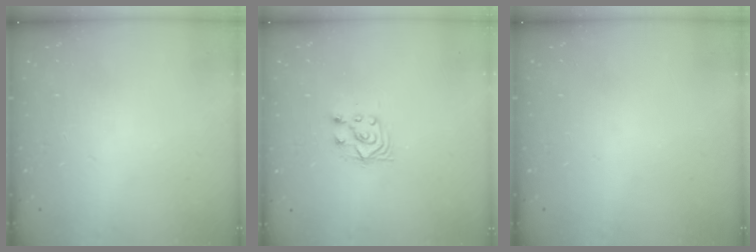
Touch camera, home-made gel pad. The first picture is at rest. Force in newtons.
{"total": 4.4, "press": 4.2, "slide": 1.0}
{"total": 0.0}